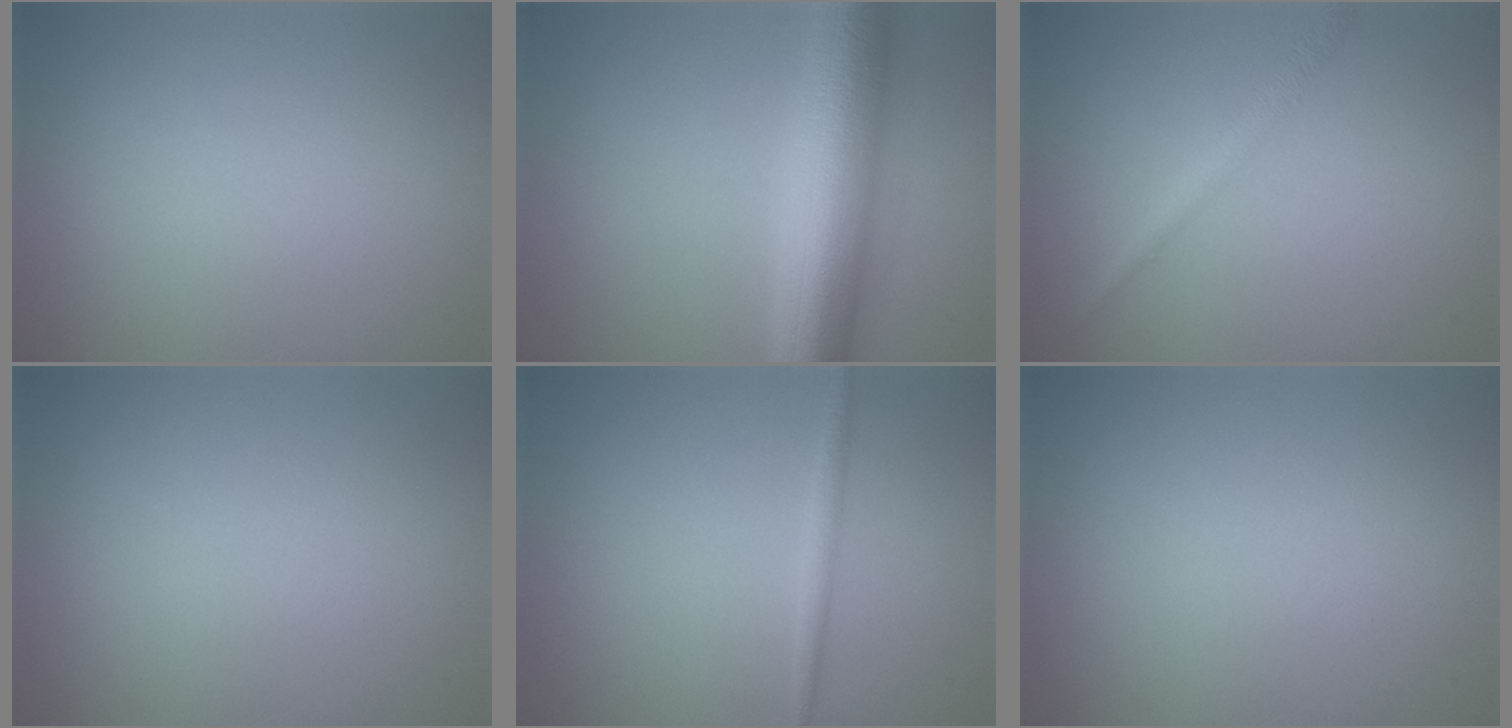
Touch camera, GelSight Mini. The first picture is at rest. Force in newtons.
{"total": 9.8, "press": 9.8, "slide": 0.1}
{"total": 1.7, "press": 1.7, "slide": 0.1}
{"total": 0.0}
{"total": 1.2, "press": 1.2, "slide": 0.1}
{"total": 0.0}